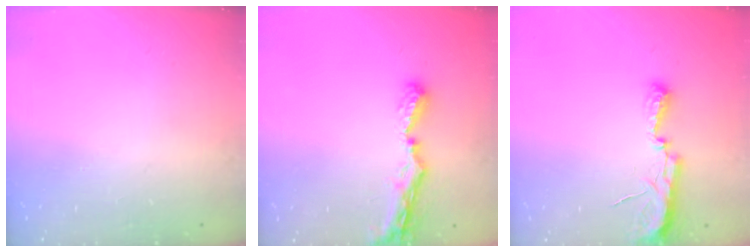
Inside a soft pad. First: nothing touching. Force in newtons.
{"total": 8.6, "press": 8.5, "slide": 0.8}
{"total": 7.7, "press": 7.6, "slide": 1.0}